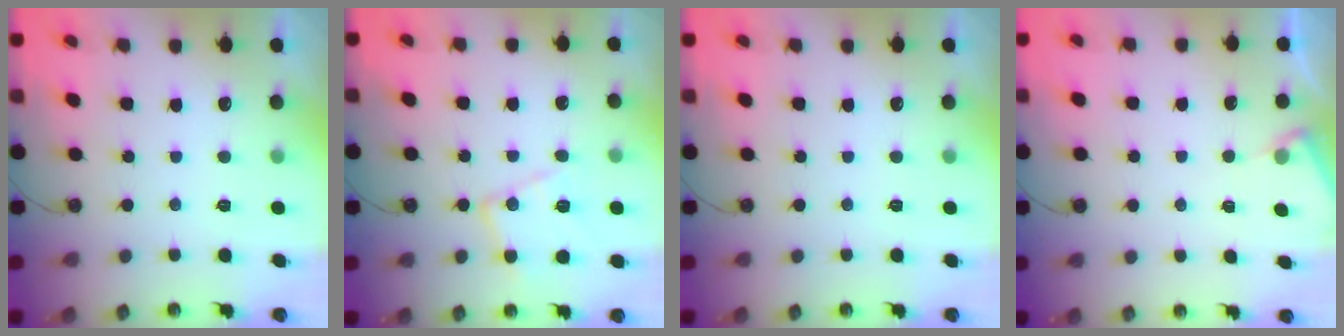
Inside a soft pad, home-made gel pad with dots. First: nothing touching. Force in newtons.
{"total": 13.6, "press": 13.6, "slide": 0.7}
{"total": 0.0}
{"total": 4.1, "press": 4.1, "slide": 0.6}